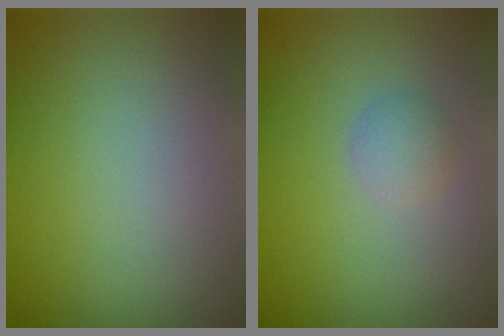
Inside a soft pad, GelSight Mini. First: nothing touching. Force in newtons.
{"total": 1.7, "press": 1.7, "slide": 0.0}